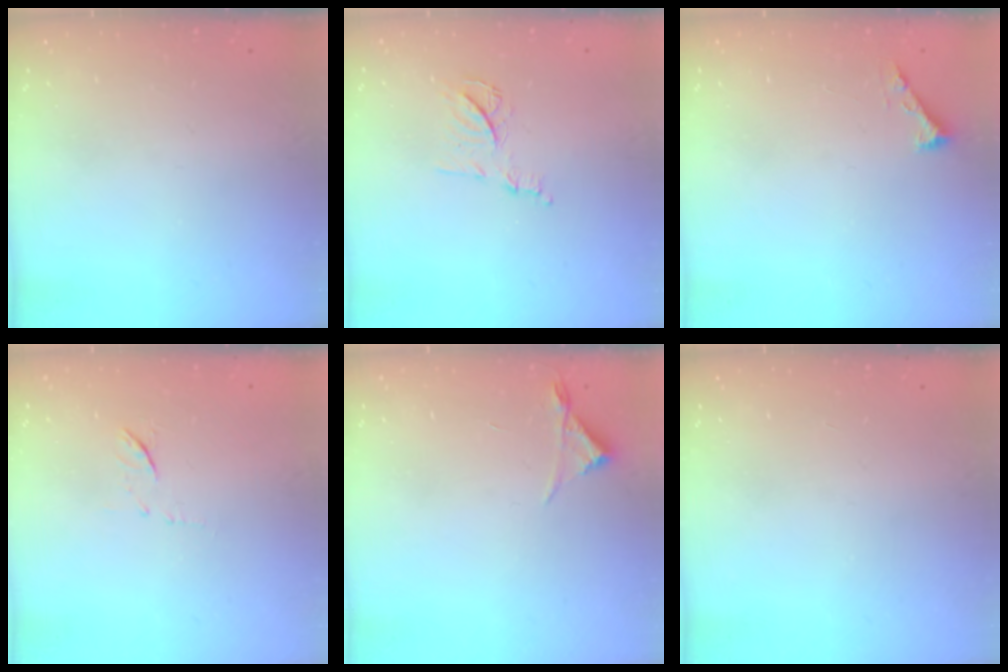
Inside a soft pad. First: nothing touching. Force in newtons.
{"total": 9.1, "press": 9.1, "slide": 0.5}
{"total": 2.3, "press": 2.3, "slide": 0.3}
{"total": 6.3, "press": 6.3, "slide": 0.7}
{"total": 3.0, "press": 2.9, "slide": 0.5}
{"total": 0.0}